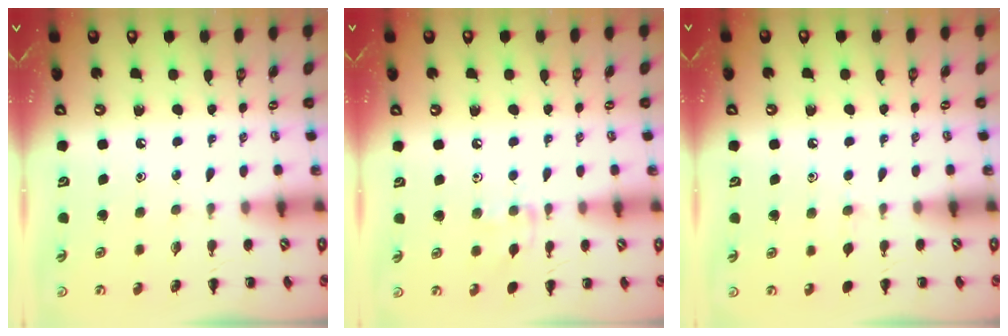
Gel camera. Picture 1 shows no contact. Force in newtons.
{"total": 4.7, "press": 4.5, "slide": 1.2}
{"total": 2.8, "press": 2.5, "slide": 1.3}